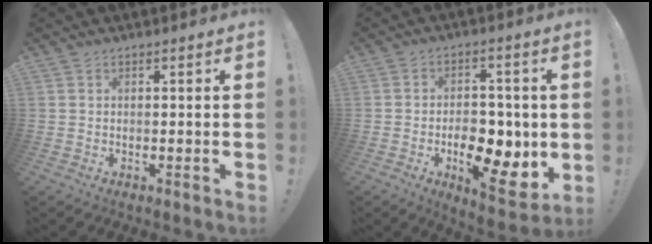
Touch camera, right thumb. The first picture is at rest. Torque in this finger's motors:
{"motor_torque": [0.41, 1.08, 1.60, -0.64, 0.06]}